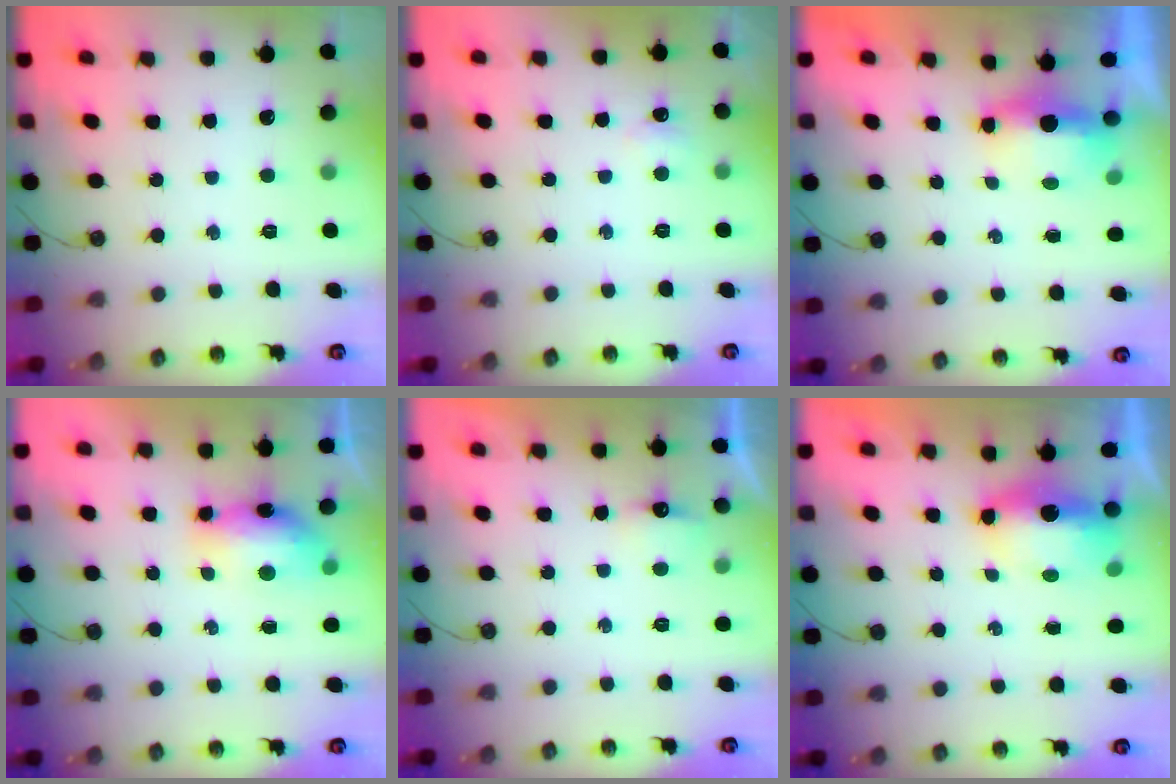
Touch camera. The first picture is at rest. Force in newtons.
{"total": 4.5, "press": 4.5, "slide": 0.8}
{"total": 5.1, "press": 4.8, "slide": 1.7}
{"total": 8.4, "press": 8.4, "slide": 0.6}
{"total": 4.3, "press": 4.2, "slide": 0.7}
{"total": 11.5, "press": 8.0, "slide": 8.3}